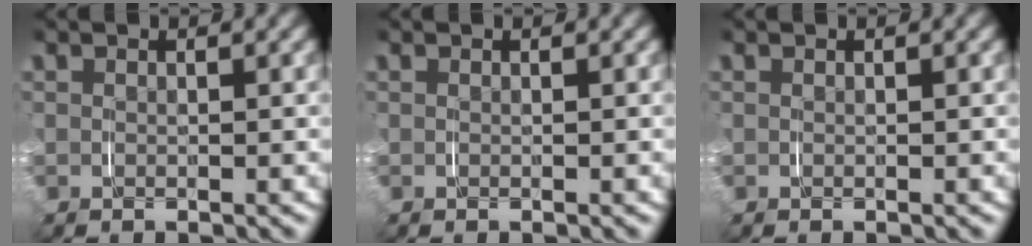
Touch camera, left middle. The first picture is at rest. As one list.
[{"total": 0.0}, {"total": 0.0}]